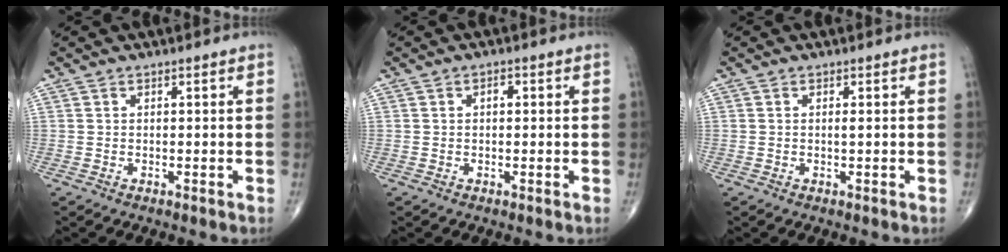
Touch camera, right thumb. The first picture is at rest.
{"total": 1.3, "force": [0.2, 0.8, 1.0], "torque": [-0.013, 0.002, 0.000]}
{"total": 0.5, "force": [0.0, 0.0, 0.5], "torque": [-0.014, -0.002, -0.001]}